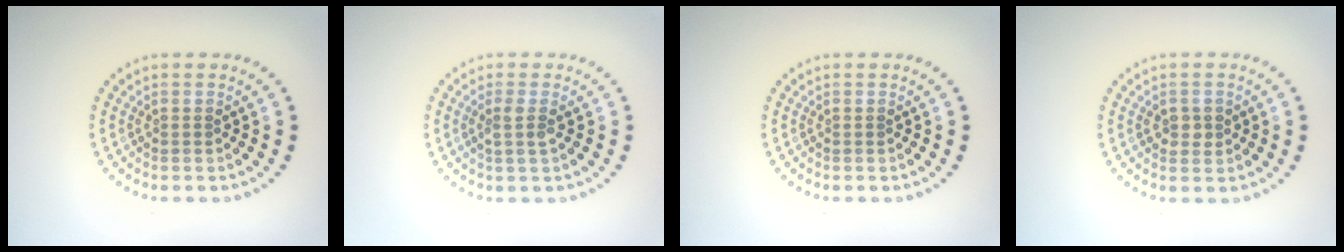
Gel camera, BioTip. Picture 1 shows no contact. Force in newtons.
{"total": 1.4, "press": 1.1, "slide": 0.9}
{"total": 0.0}
{"total": 1.6, "press": 1.6, "slide": 0.2}